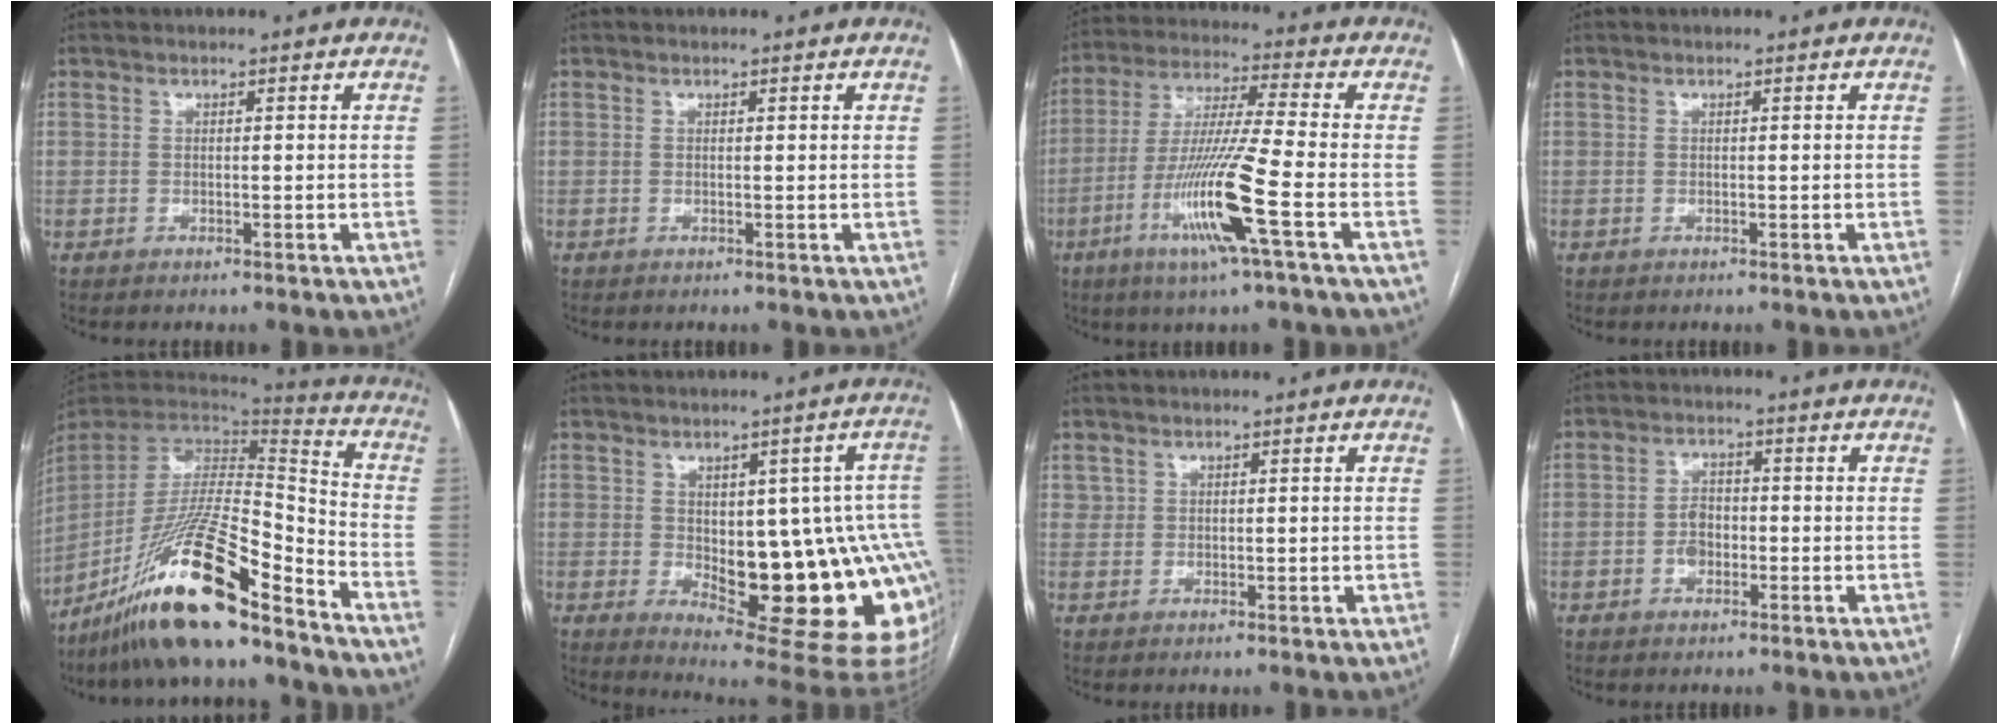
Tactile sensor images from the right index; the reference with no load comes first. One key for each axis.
{"total": 0.0}
{"total": 13.9, "fx": -5.3, "fy": -1.1, "fz": 12.8, "tx": -0.258, "ty": -0.019, "tz": -0.105}
{"total": 0.0}
{"total": 20.9, "fx": -15.1, "fy": 2.5, "fz": 14.3, "tx": -0.286, "ty": -0.020, "tz": -0.275}
{"total": 20.6, "fx": -2.9, "fy": 7.2, "fz": 19.1, "tx": -0.162, "ty": 0.015, "tz": -0.012}
{"total": 1.4, "fx": 0.7, "fy": 1.2, "fz": 0.3, "tx": -0.001, "ty": 0.002, "tz": 0.014}
{"total": 3.3, "fx": -0.9, "fy": 2.3, "fz": 2.1, "tx": -0.036, "ty": 0.008, "tz": -0.017}